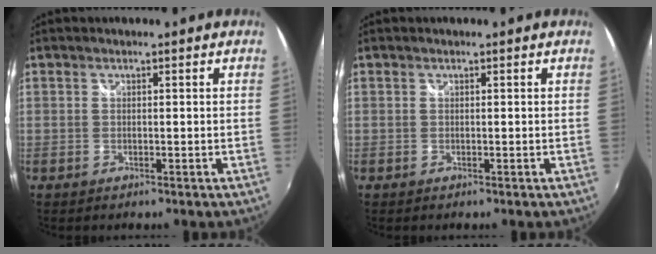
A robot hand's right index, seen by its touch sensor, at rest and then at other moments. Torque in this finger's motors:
{"motor_torque": [-0.05, 0.03, 0.02, 0.00]}